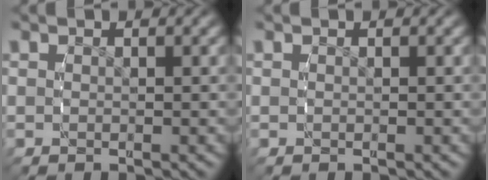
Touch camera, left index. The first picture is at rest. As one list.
[{"total": 0.0}]